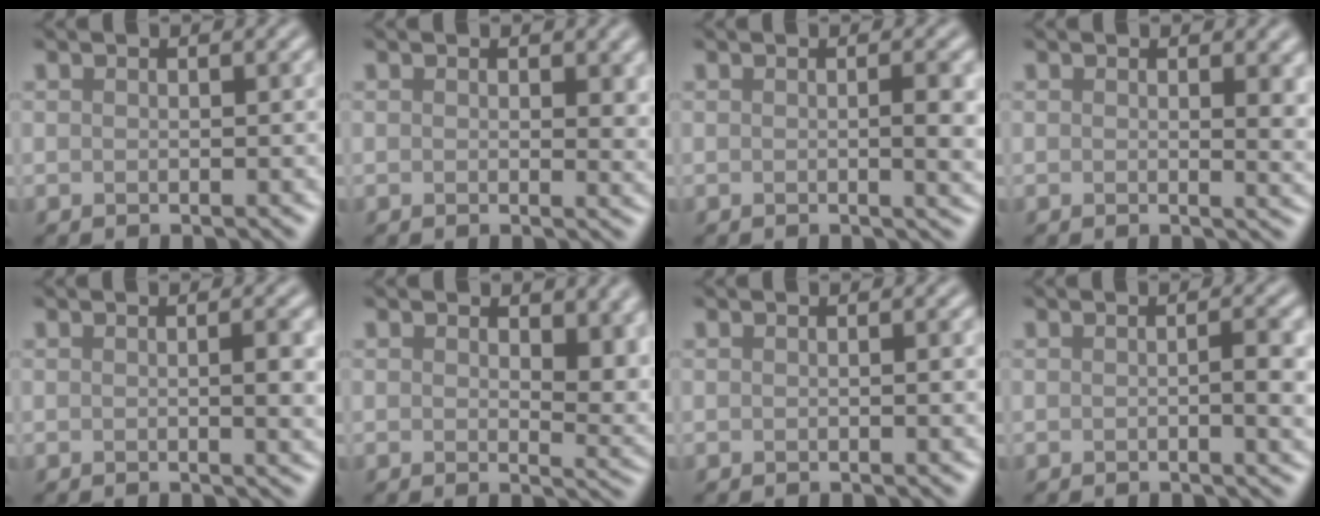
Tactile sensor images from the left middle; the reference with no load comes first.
{"total": 2.2, "force": [0.6, 1.2, 1.7], "torque": [-0.017, -0.003, 0.006]}
{"total": 2.7, "force": [0.0, 0.6, 2.6], "torque": [-0.032, -0.004, -0.001]}
{"total": 2.7, "force": [0.8, 1.0, 2.4], "torque": [-0.022, -0.003, 0.012]}
{"total": 2.3, "force": [0.1, 0.5, 2.3], "torque": [-0.029, -0.002, -0.001]}
{"total": 4.8, "force": [1.7, 2.6, 3.6], "torque": [-0.044, -0.011, 0.029]}
{"total": 0.8, "force": [0.0, 0.1, 0.8], "torque": [-0.011, 0.001, 0.000]}
{"total": 2.4, "force": [-0.1, 0.4, 2.4], "torque": [-0.036, -0.001, -0.003]}